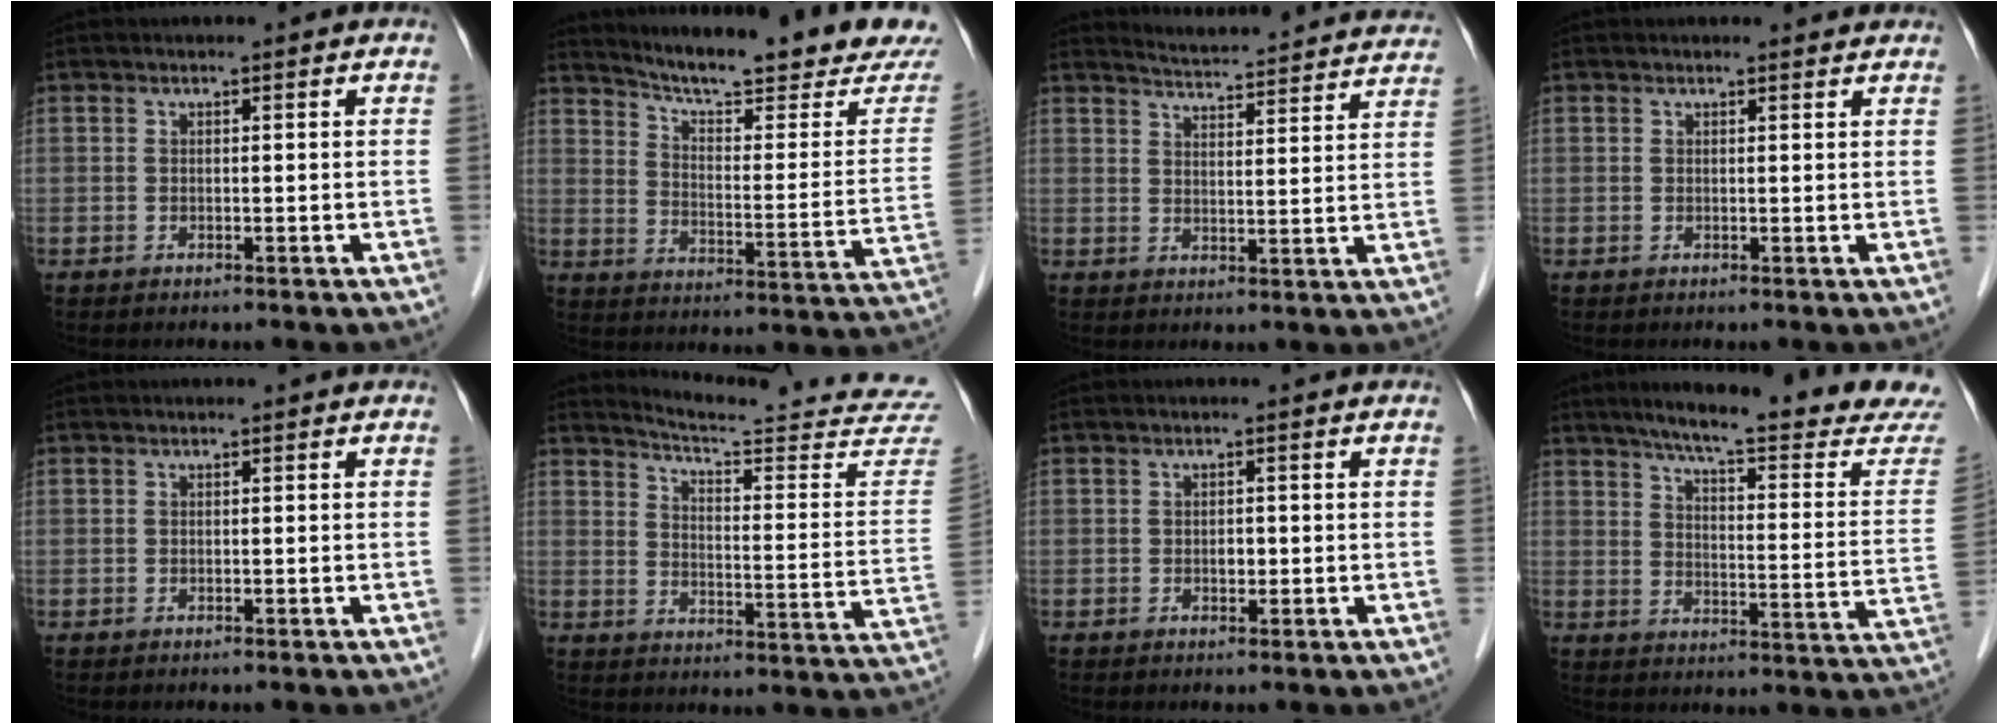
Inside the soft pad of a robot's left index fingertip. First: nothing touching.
{"total": 22.0, "force": [20.0, 0.8, 9.1], "torque": [-0.137, -0.070, 0.263]}
{"total": 19.0, "force": [18.5, 1.5, 4.3], "torque": [-0.063, -0.039, 0.220]}
{"total": 1.7, "force": [1.7, 0.2, 0.2], "torque": [-0.012, -0.001, 0.017]}
{"total": 0.0}
{"total": 22.2, "force": [21.6, -0.3, 5.2], "torque": [-0.077, -0.129, 0.254]}
{"total": 1.1, "force": [-0.2, 0.7, 0.8], "torque": [-0.015, 0.001, -0.002]}
{"total": 22.6, "force": [20.1, 0.3, 10.2], "torque": [-0.142, -0.071, 0.251]}